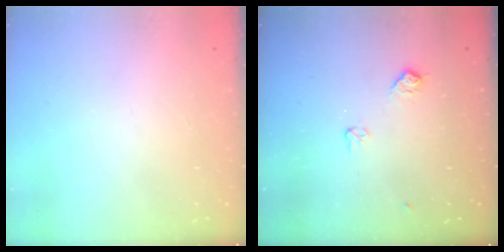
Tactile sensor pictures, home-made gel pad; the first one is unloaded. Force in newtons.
{"total": 7.0, "press": 6.9, "slide": 1.1}